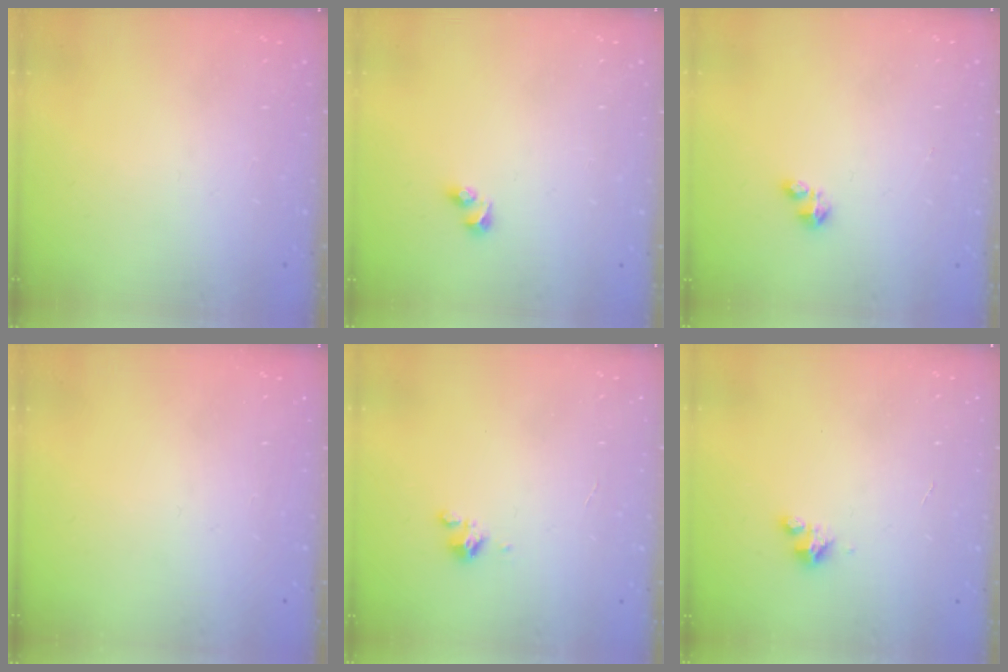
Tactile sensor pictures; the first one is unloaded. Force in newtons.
{"total": 2.4, "press": 2.2, "slide": 0.9}
{"total": 1.6, "press": 1.5, "slide": 0.4}
{"total": 0.0}
{"total": 2.4, "press": 2.4, "slide": 0.2}
{"total": 2.0, "press": 2.0, "slide": 0.3}